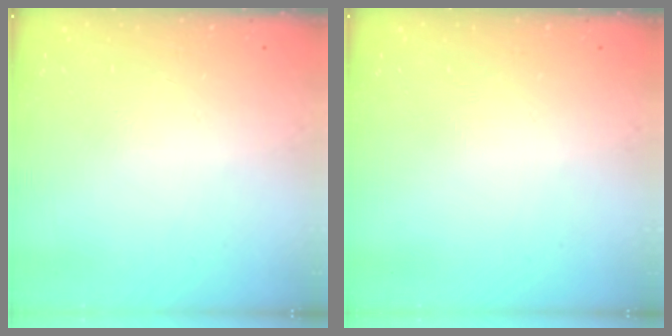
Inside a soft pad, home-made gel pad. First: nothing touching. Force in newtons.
{"total": 0.0}